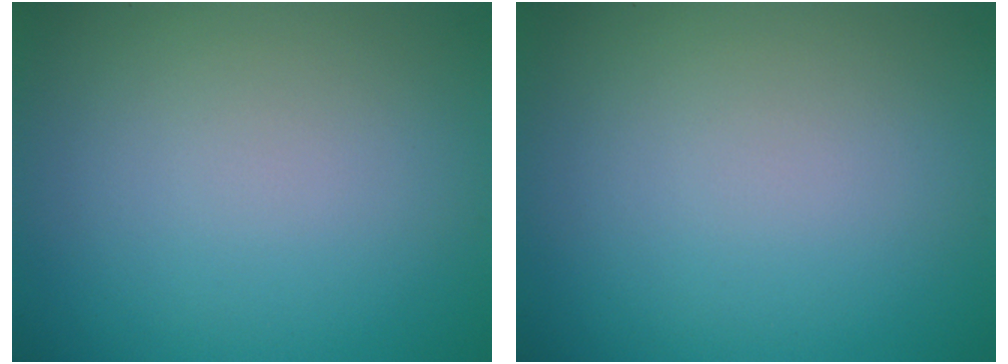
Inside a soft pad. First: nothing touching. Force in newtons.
{"total": 0.0}